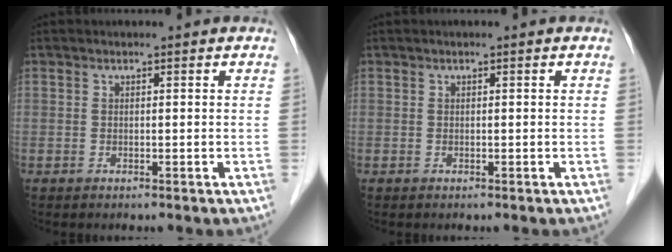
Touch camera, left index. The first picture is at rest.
{"total": 0.0}